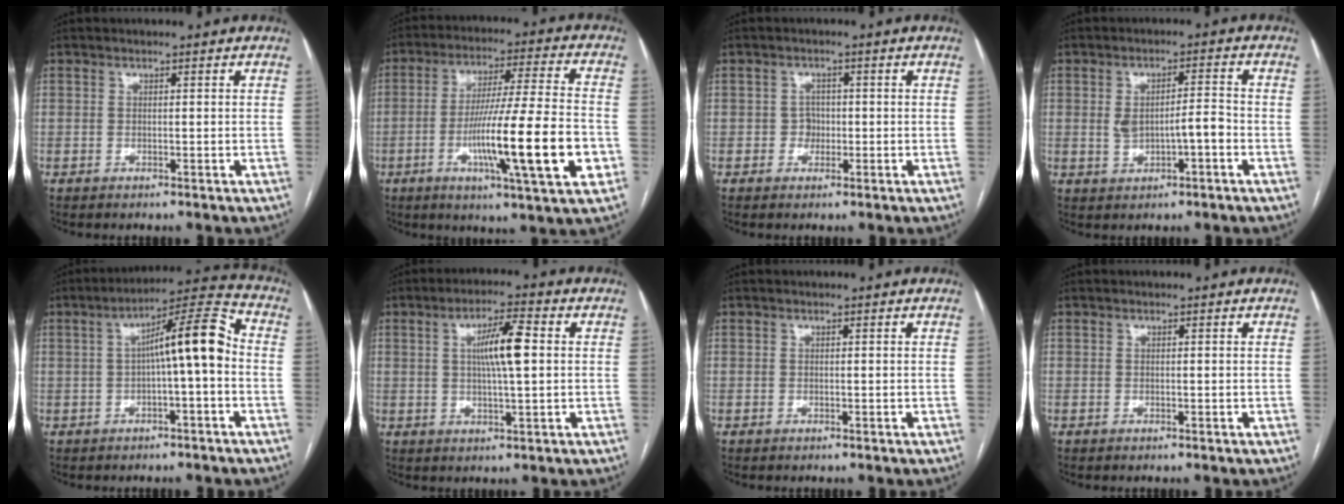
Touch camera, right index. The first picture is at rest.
{"total": 18.5, "force": [-5.1, 0.2, 17.8], "torque": [-0.282, -0.014, -0.082]}
{"total": 1.7, "force": [-0.4, 1.5, 0.6], "torque": [-0.002, 0.007, -0.007]}
{"total": 5.4, "force": [-0.9, 1.5, 5.1], "torque": [-0.094, 0.014, -0.005]}
{"total": 9.9, "force": [-0.2, 1.0, 9.9], "torque": [-0.153, 0.033, -0.005]}
{"total": 7.4, "force": [1.2, 0.8, 7.2], "torque": [-0.129, 0.008, 0.019]}
{"total": 0.0}
{"total": 0.0}